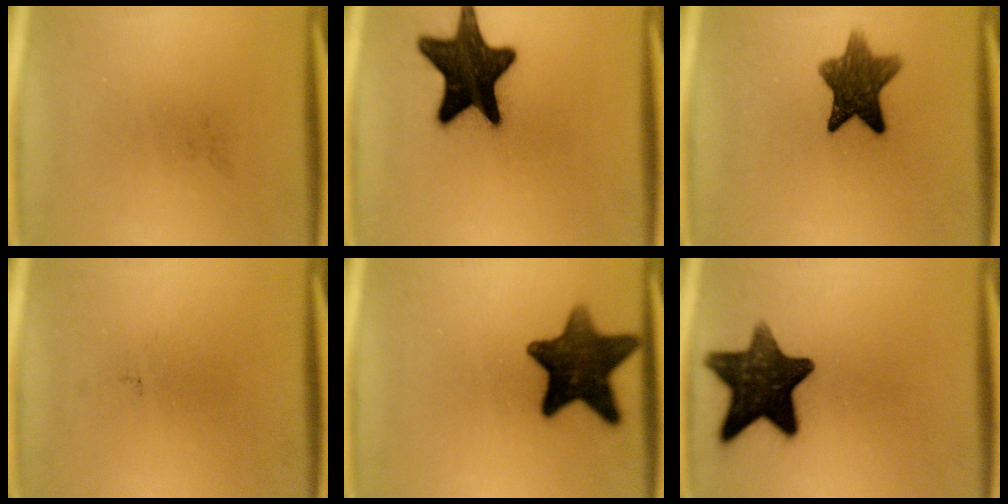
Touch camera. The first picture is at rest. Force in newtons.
{"total": 17.6}
{"total": 9.7}
{"total": 0.0}
{"total": 13.3}
{"total": 13.9}